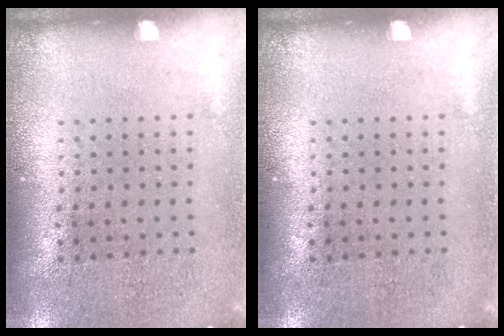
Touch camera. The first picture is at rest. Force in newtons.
{"total": 0.0}